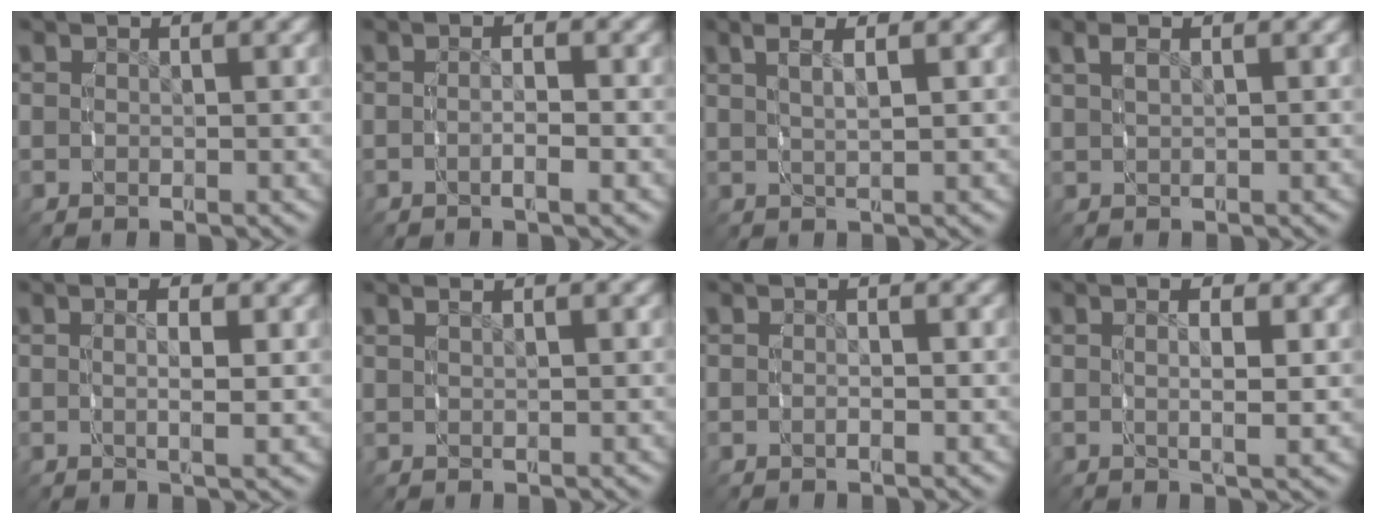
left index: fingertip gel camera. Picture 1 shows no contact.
{"total": 1.9, "force": [-1.0, 0.2, 1.7], "torque": [-0.029, -0.003, -0.015]}
{"total": 3.3, "force": [1.8, 0.6, 2.7], "torque": [-0.039, 0.006, 0.034]}
{"total": 1.1, "force": [0.7, -0.2, 0.8], "torque": [-0.018, -0.001, 0.021]}
{"total": 2.3, "force": [0.3, 0.1, 2.3], "torque": [-0.030, -0.005, 0.005]}
{"total": 1.0, "force": [0.6, -0.6, 0.6], "torque": [-0.003, 0.003, 0.015]}
{"total": 0.6, "force": [-0.4, 0.1, 0.4], "torque": [-0.013, -0.001, -0.007]}
{"total": 2.6, "force": [0.6, 0.1, 2.5], "torque": [-0.032, -0.003, 0.009]}